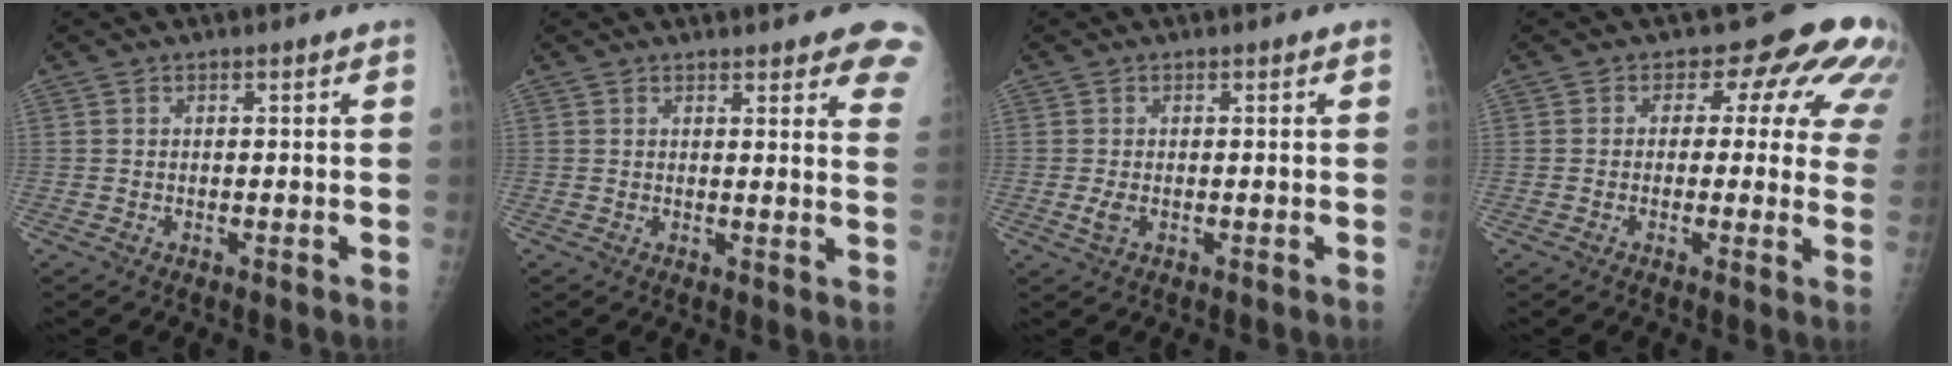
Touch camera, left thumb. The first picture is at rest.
{"total": 10.0, "force": [7.9, 2.5, 5.6], "torque": [-0.030, -0.031, 0.070]}
{"total": 1.7, "force": [-0.3, 0.9, 1.5], "torque": [-0.036, -0.006, -0.006]}
{"total": 12.9, "force": [5.6, 7.6, 8.9], "torque": [-0.051, -0.014, 0.037]}